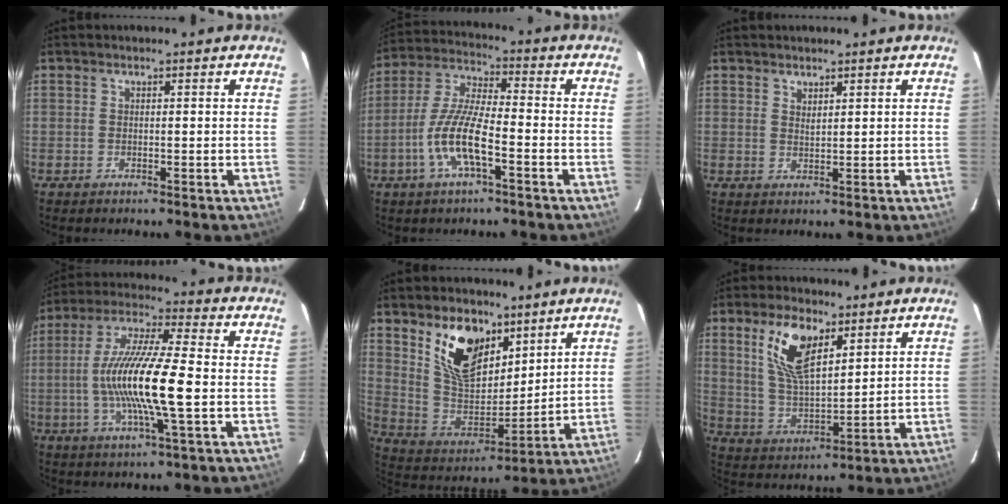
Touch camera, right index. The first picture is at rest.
{"total": 11.2, "force": [-4.4, 2.7, 9.9], "torque": [-0.213, 0.000, -0.086]}
{"total": 1.6, "force": [1.4, 0.5, 0.6], "torque": [-0.009, -0.001, 0.025]}
{"total": 16.2, "force": [-2.2, 1.7, 16.0], "torque": [-0.306, -0.002, -0.044]}
{"total": 15.5, "force": [9.0, 8.5, 9.2], "torque": [-0.178, -0.002, 0.179]}
{"total": 11.6, "force": [5.9, 5.0, 8.6], "torque": [-0.168, 0.008, 0.124]}